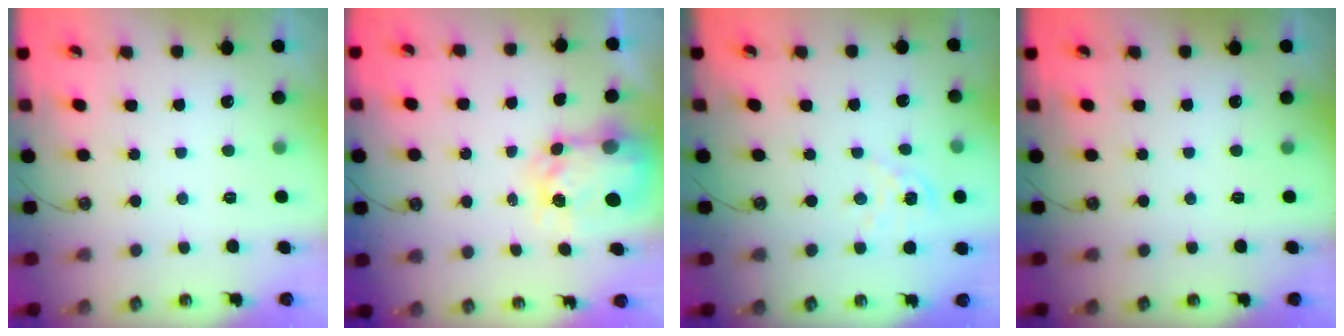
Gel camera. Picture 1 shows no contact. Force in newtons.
{"total": 5.7, "press": 5.7, "slide": 0.6}
{"total": 2.9, "press": 2.9, "slide": 0.3}
{"total": 0.0}